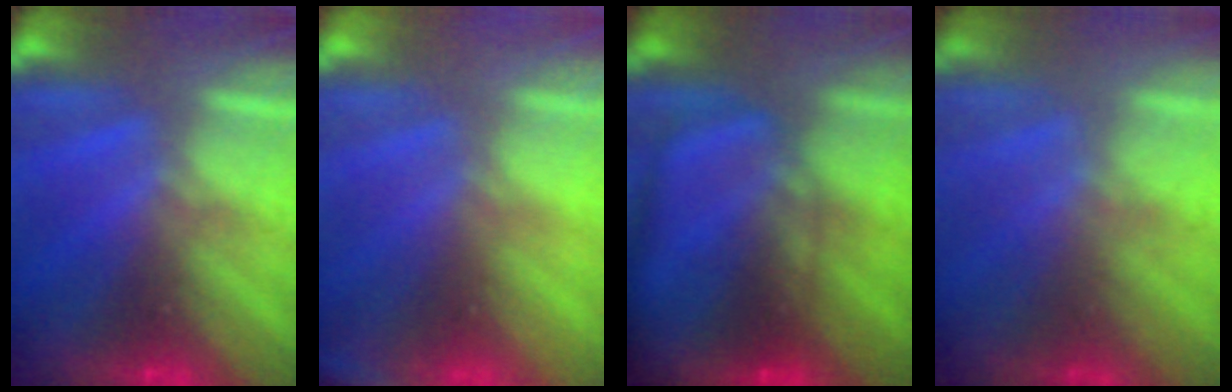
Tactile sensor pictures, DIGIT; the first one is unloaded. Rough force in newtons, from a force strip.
{"total": 2.4}
{"total": 6.8}
{"total": 1.3}